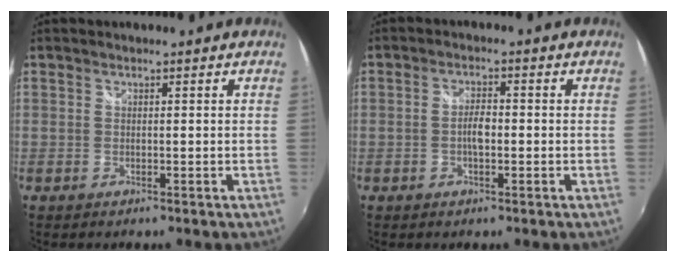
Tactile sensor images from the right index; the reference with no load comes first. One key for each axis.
{"total": 3.3, "fx": -0.6, "fy": 1.3, "fz": 2.9, "tx": -0.056, "ty": 0.004, "tz": -0.014}